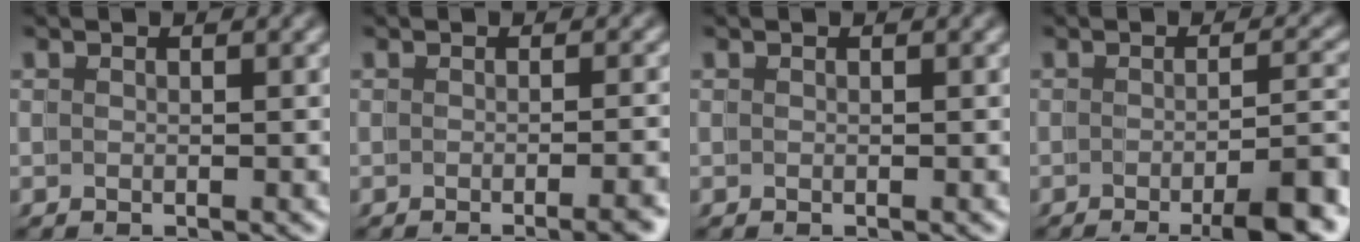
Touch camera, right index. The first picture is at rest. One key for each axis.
{"total": 2.5, "fx": -2.1, "fy": -0.8, "fz": 1.1, "tx": 0.001, "ty": 0.003, "tz": -0.033}
{"total": 0.0}
{"total": 6.0, "fx": -4.4, "fy": -0.3, "fz": 4.1, "tx": -0.038, "ty": -0.006, "tz": -0.063}